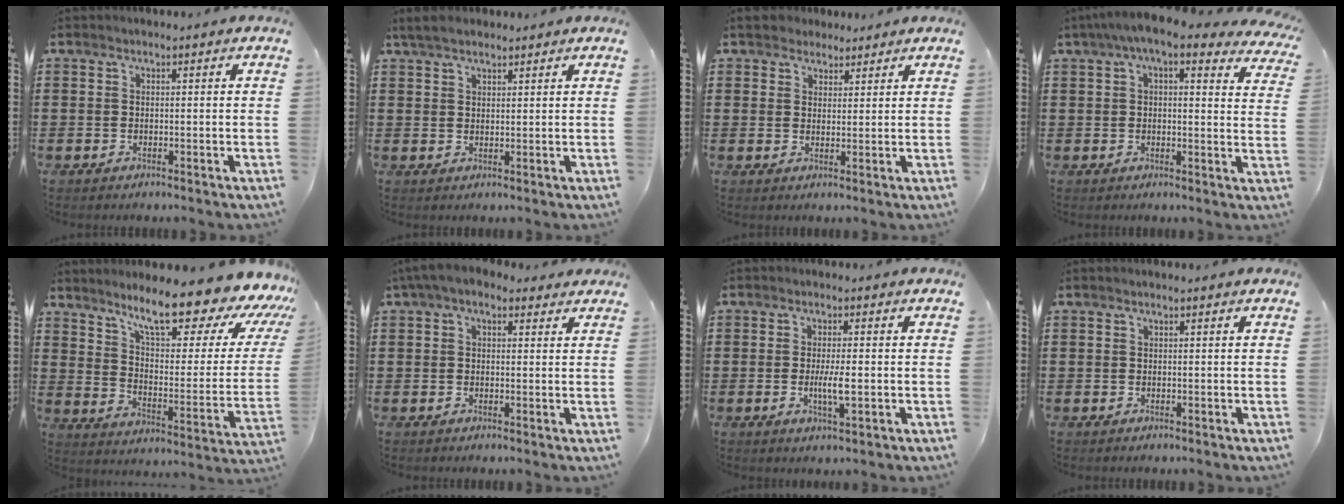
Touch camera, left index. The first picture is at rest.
{"total": 2.8, "force": [2.2, 1.0, 1.5], "torque": [-0.035, 0.005, 0.042]}
{"total": 2.9, "force": [2.4, 1.6, -0.1], "torque": [-0.010, 0.006, 0.047]}
{"total": 6.8, "force": [4.7, 1.1, 4.8], "torque": [-0.106, -0.007, 0.081]}
{"total": 13.1, "force": [10.5, 1.8, 7.6], "torque": [-0.137, -0.077, 0.170]}
{"total": 3.6, "force": [2.3, 1.8, 2.0], "torque": [-0.048, 0.003, 0.040]}
{"total": 3.9, "force": [-0.4, 0.6, 3.8], "torque": [-0.073, -0.006, -0.010]}
{"total": 0.0}